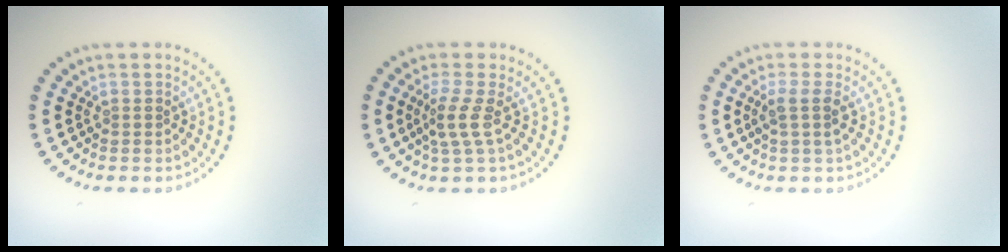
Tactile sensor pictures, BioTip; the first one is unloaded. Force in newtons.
{"total": 2.3, "press": 1.6, "slide": 1.7}
{"total": 1.9, "press": 1.5, "slide": 1.2}